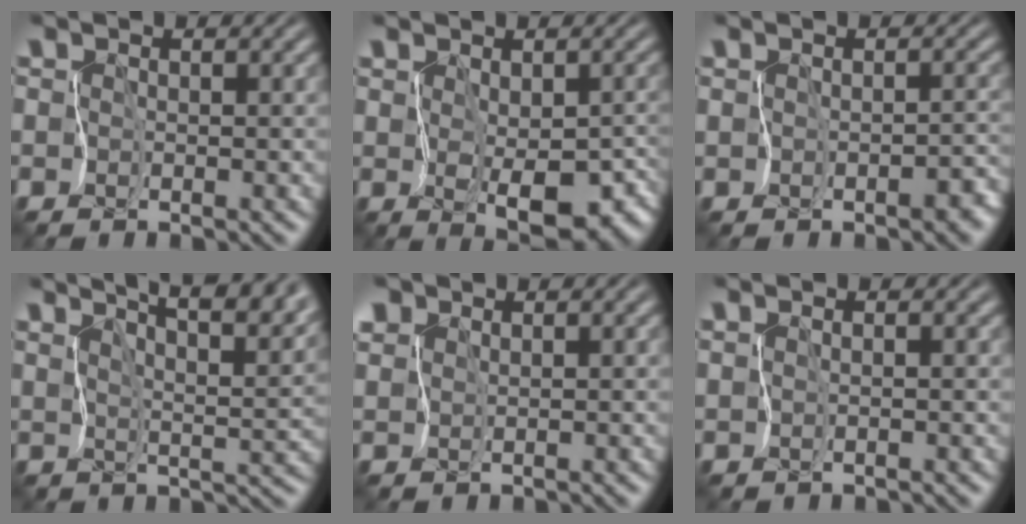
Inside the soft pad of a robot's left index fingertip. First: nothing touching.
{"total": 7.4, "force": [-2.2, 3.8, 6.0], "torque": [-0.068, -0.031, -0.007]}
{"total": 2.8, "force": [-2.1, 1.4, 1.4], "torque": [0.006, -0.019, -0.018]}
{"total": 10.3, "force": [8.5, 2.1, 5.4], "torque": [-0.082, 0.005, 0.120]}
{"total": 3.5, "force": [3.1, 1.6, 0.8], "torque": [-0.045, -0.003, 0.057]}
{"total": 1.0, "force": [0.8, -0.4, -0.4], "torque": [0.002, -0.005, 0.019]}